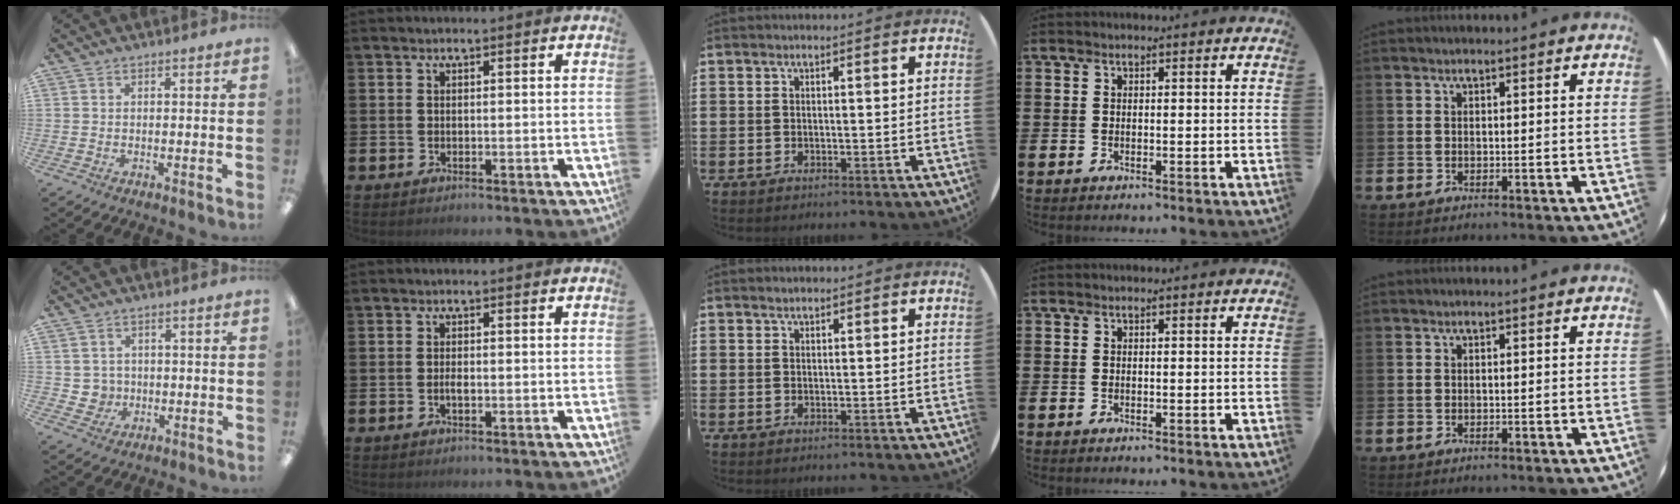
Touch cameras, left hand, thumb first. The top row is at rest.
{"thumb": {"total": 3.3, "force": [0.5, 3.3, 0.2], "torque": [-0.005, 0.002, 0.009]}, "index": {"total": 1.1, "force": [-0.2, 0.4, 1.0], "torque": [-0.013, -0.003, -0.005]}, "middle": {"total": 0.6, "force": [0.6, 0.1, 0.0], "torque": [-0.001, 0.001, 0.012]}}